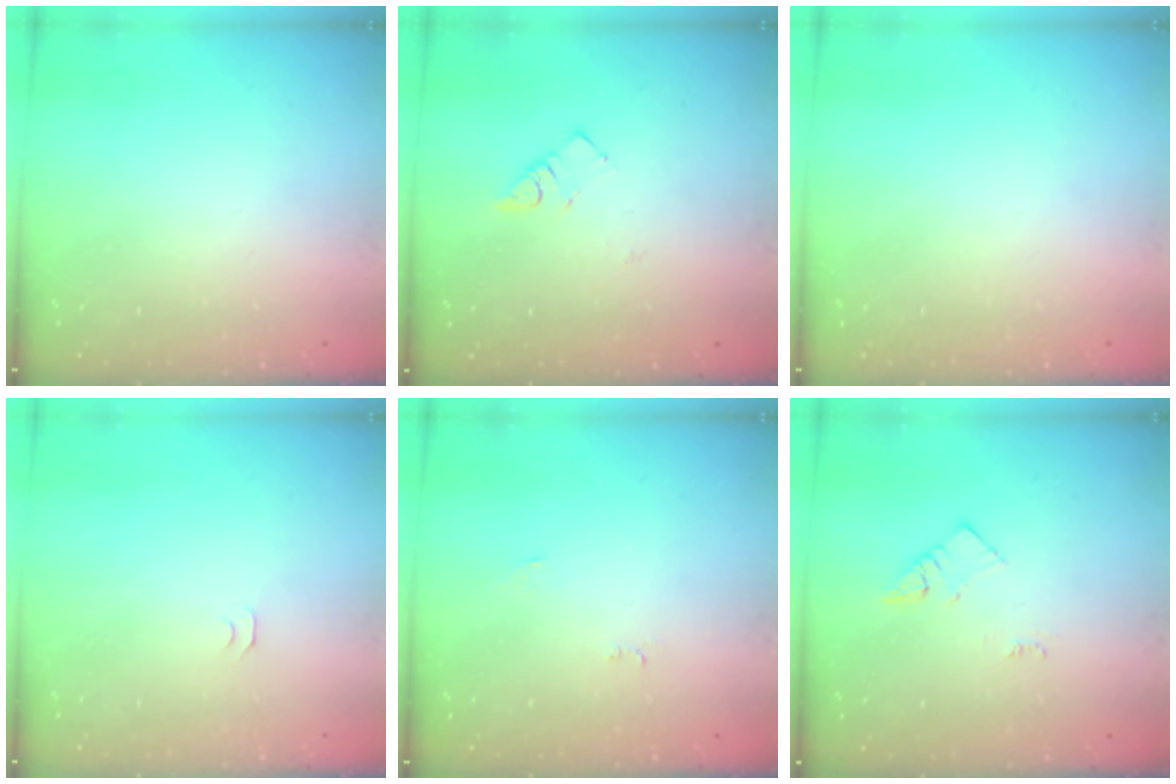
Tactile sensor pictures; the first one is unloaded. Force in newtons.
{"total": 3.6, "press": 3.5, "slide": 0.5}
{"total": 0.0}
{"total": 5.1, "press": 5.1, "slide": 0.5}
{"total": 4.5, "press": 4.5, "slide": 0.5}
{"total": 2.7, "press": 2.6, "slide": 0.4}